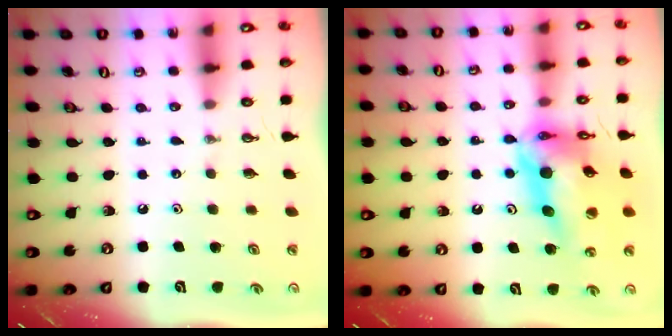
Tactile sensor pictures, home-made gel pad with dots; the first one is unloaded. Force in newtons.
{"total": 19.4, "press": 19.3, "slide": 1.8}